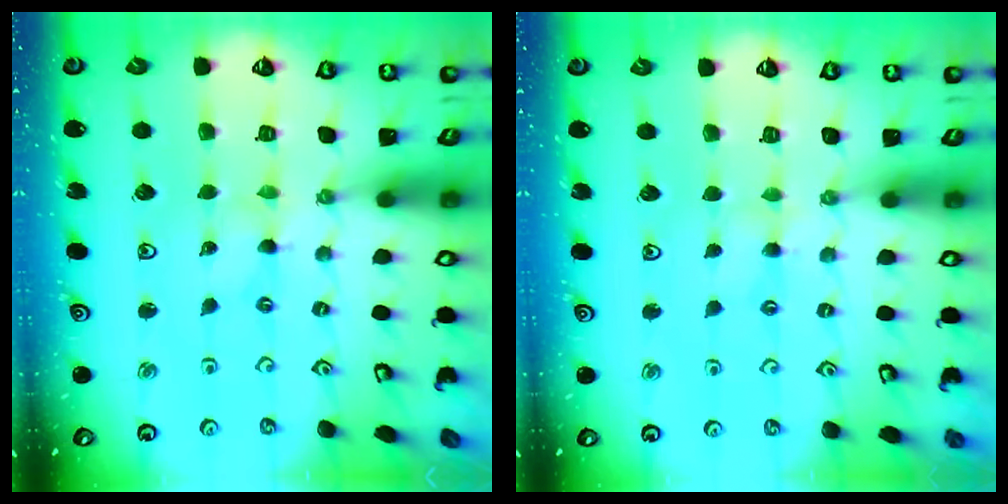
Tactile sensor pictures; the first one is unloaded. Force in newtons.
{"total": 1.9, "press": 1.8, "slide": 0.4}